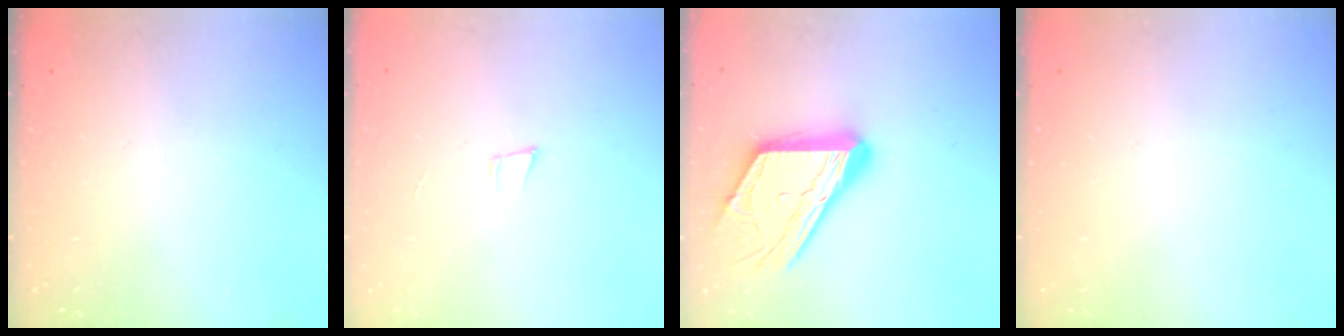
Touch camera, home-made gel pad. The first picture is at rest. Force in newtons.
{"total": 3.7, "press": 2.5, "slide": 2.6}
{"total": 19.1, "press": 19.0, "slide": 1.7}
{"total": 0.0}